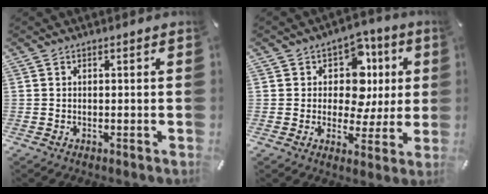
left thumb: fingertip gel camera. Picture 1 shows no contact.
{"total": 11.6, "force": [2.8, 9.2, 6.4], "torque": [-0.083, -0.017, 0.051]}